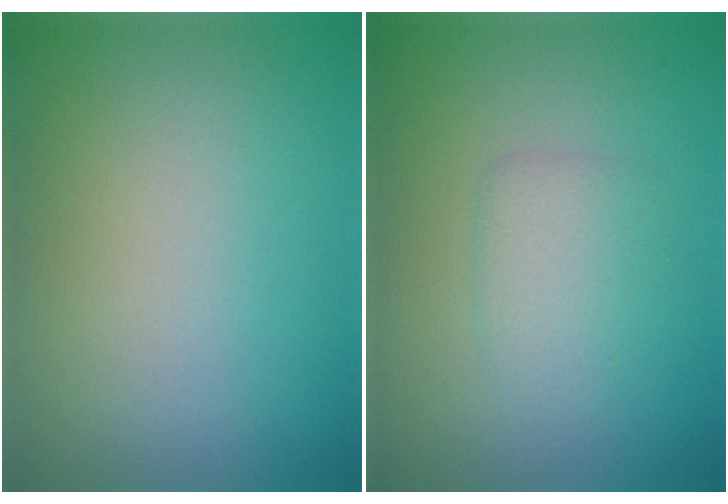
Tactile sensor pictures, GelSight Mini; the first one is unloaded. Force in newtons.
{"total": 2.0, "press": 2.0, "slide": 0.2}